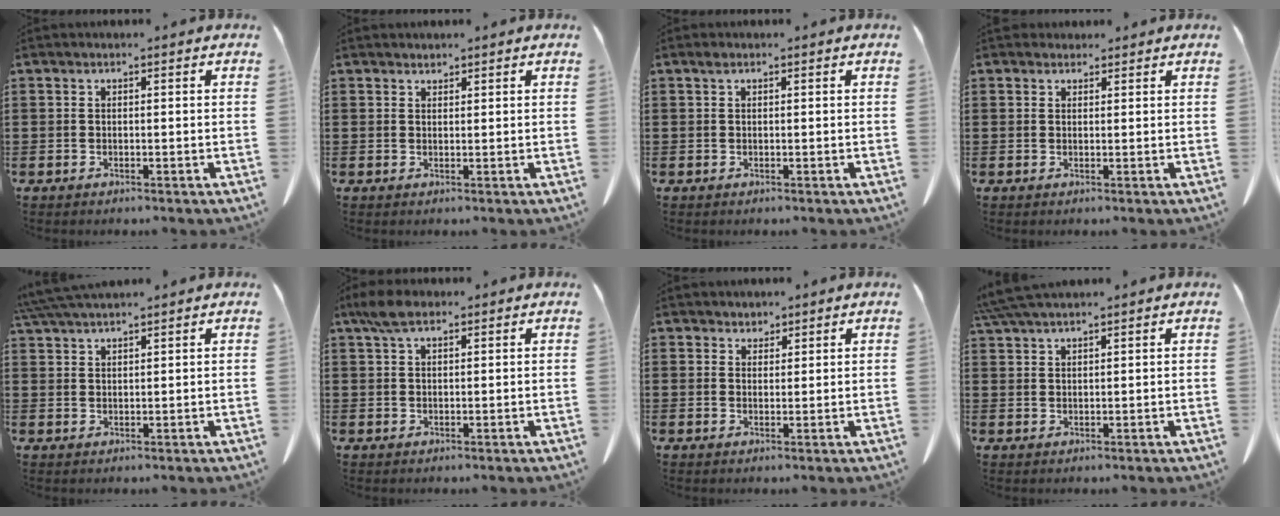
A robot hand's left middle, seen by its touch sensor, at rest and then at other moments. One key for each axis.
{"total": 1.2, "fx": 1.1, "fy": 0.3, "fz": -0.1, "tx": -0.002, "ty": -0.002, "tz": 0.024}
{"total": 0.6, "fx": 0.3, "fy": 0.3, "fz": 0.4, "tx": -0.010, "ty": 0.001, "tz": 0.007}
{"total": 1.6, "fx": 1.4, "fy": 0.7, "fz": 0.1, "tx": -0.007, "ty": 0.000, "tz": 0.029}
{"total": 4.5, "fx": 4.1, "fy": 0.3, "fz": 1.8, "tx": -0.048, "ty": -0.007, "tz": 0.078}
{"total": 3.4, "fx": 2.0, "fy": 1.4, "fz": 2.3, "tx": -0.052, "ty": 0.005, "tz": 0.038}
{"total": 2.0, "fx": 1.8, "fy": 0.8, "fz": -0.1, "tx": -0.004, "ty": 0.002, "tz": 0.037}
{"total": 4.3, "fx": 3.8, "fy": 0.2, "fz": 2.0, "tx": -0.050, "ty": -0.005, "tz": 0.073}